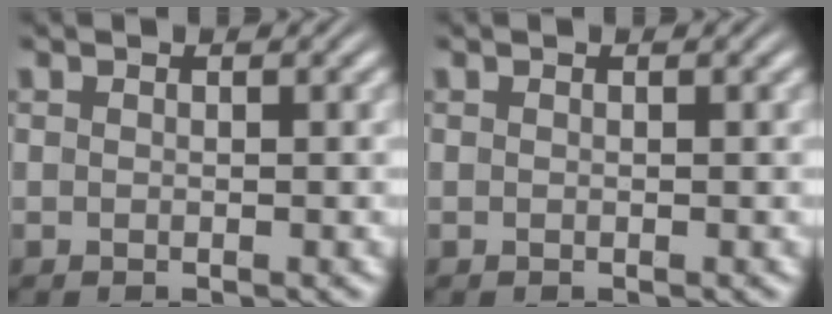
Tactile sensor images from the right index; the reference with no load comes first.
{"total": 0.0}